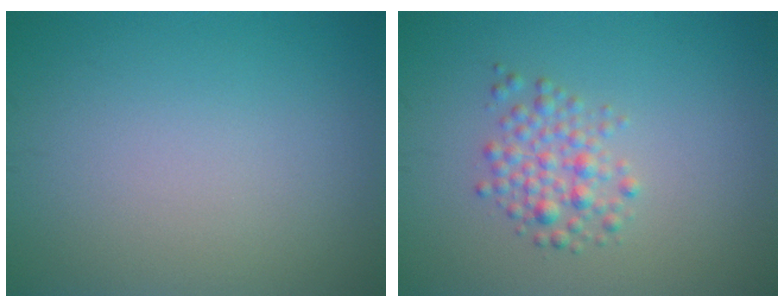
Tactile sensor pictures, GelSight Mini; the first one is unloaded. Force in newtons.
{"total": 2.6, "press": 2.6, "slide": 0.1}